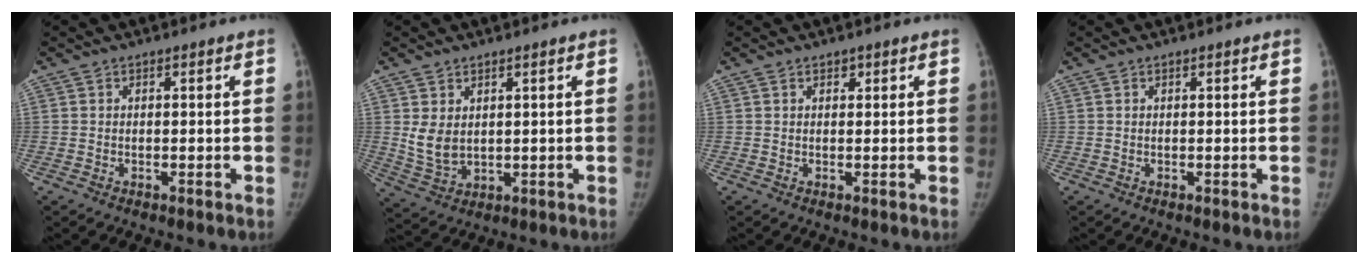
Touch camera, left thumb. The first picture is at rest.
{"total": 5.5, "force": [1.4, 3.7, 3.9], "torque": [-0.067, -0.010, 0.040]}
{"total": 0.9, "force": [0.6, 0.6, 0.4], "torque": [0.003, -0.002, 0.006]}
{"total": 0.0}